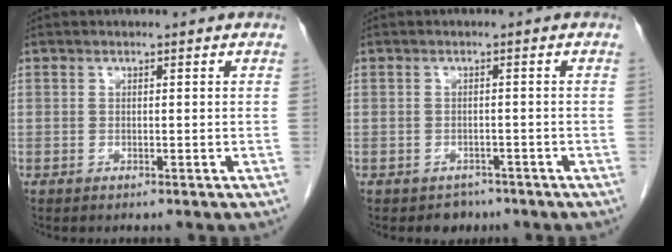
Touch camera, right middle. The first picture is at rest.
{"total": 2.2, "force": [-1.6, 1.4, 0.1], "torque": [-0.010, 0.004, -0.023]}